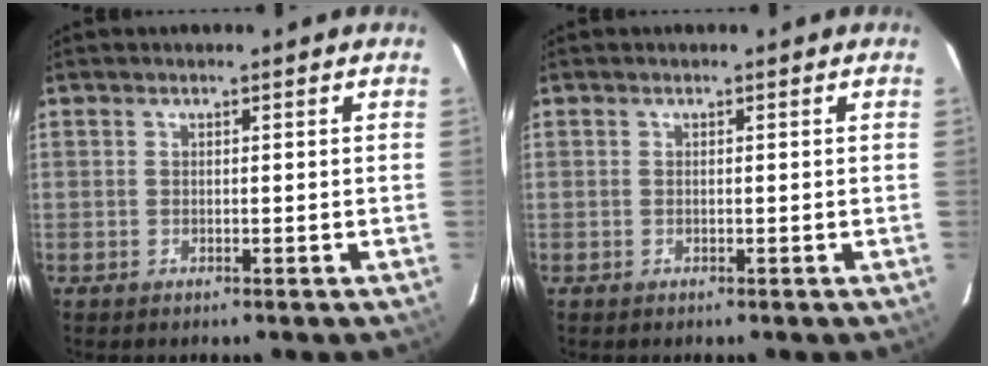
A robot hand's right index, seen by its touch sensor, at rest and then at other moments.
{"total": 0.0}